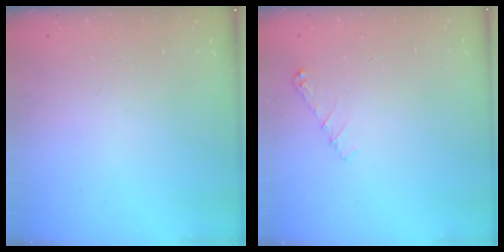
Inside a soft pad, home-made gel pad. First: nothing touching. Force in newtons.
{"total": 4.1, "press": 4.1, "slide": 0.6}